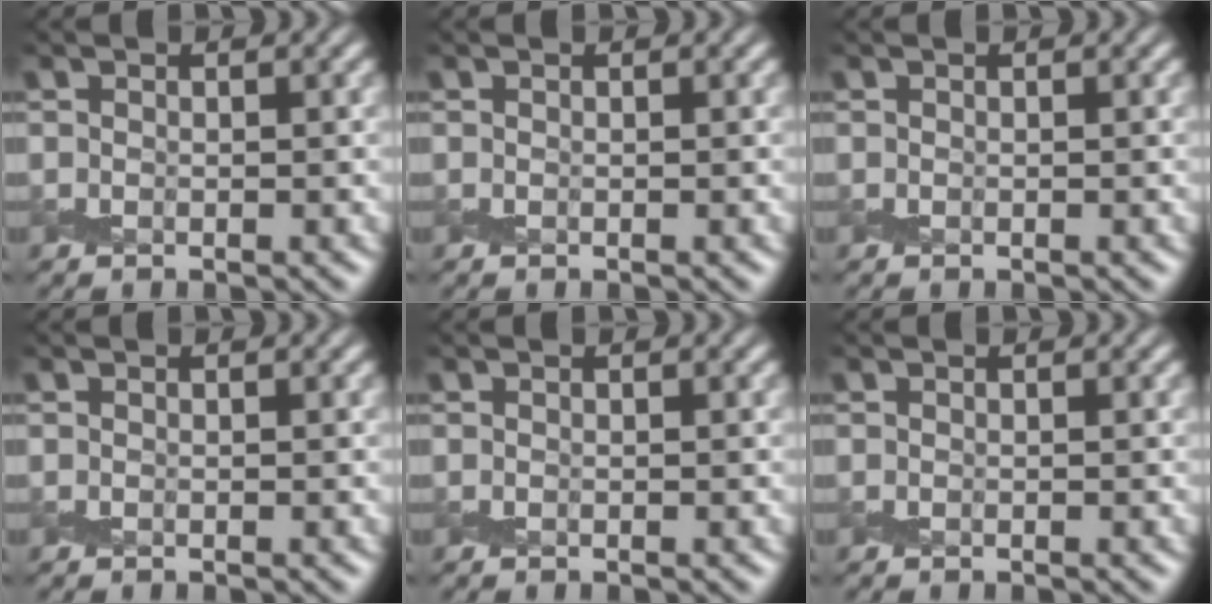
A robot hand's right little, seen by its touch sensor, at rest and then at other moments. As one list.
[{"total": 0.0}, {"total": 0.0}, {"total": 0.0}, {"total": 0.0}, {"total": 0.0}]